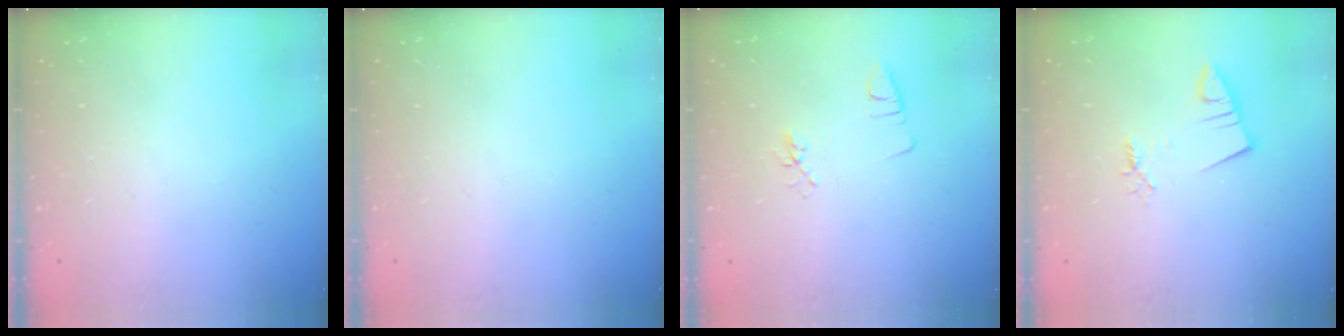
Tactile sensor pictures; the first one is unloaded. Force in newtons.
{"total": 0.0}
{"total": 3.7, "press": 3.3, "slide": 1.7}
{"total": 2.4, "press": 2.4, "slide": 0.3}